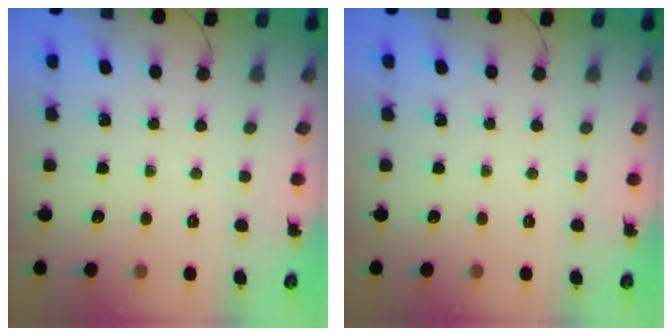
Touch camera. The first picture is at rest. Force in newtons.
{"total": 0.0}